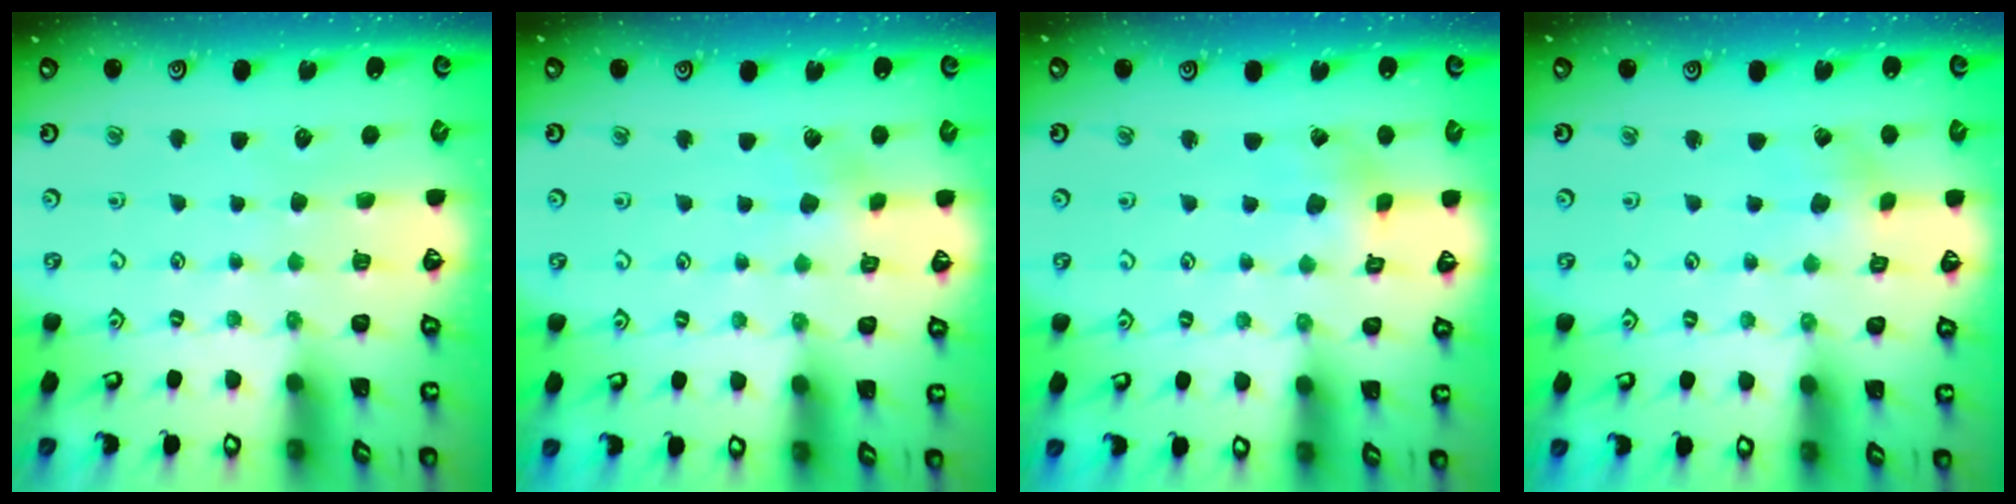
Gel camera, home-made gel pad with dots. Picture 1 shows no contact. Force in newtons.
{"total": 2.9, "press": 2.8, "slide": 0.8}
{"total": 2.0, "press": 1.9, "slide": 0.4}
{"total": 1.3, "press": 1.3, "slide": 0.1}